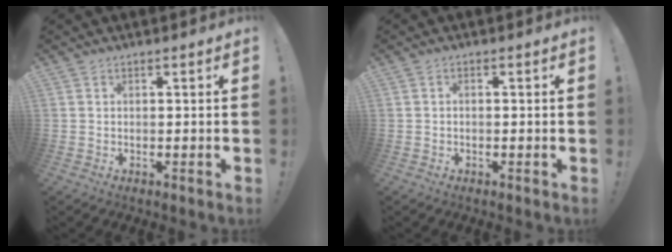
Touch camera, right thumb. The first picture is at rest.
{"total": 0.7, "force": [-0.4, 0.1, 0.5], "torque": [-0.009, 0.000, -0.007]}